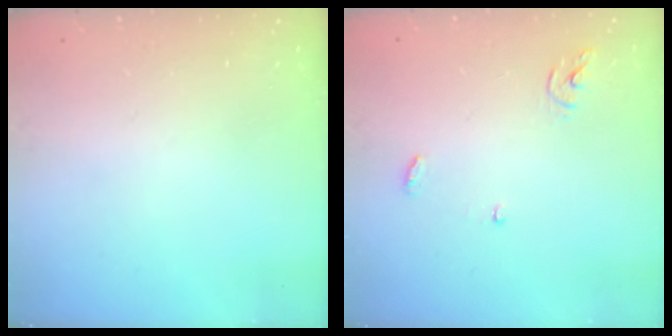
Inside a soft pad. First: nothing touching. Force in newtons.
{"total": 3.4, "press": 3.4, "slide": 0.2}